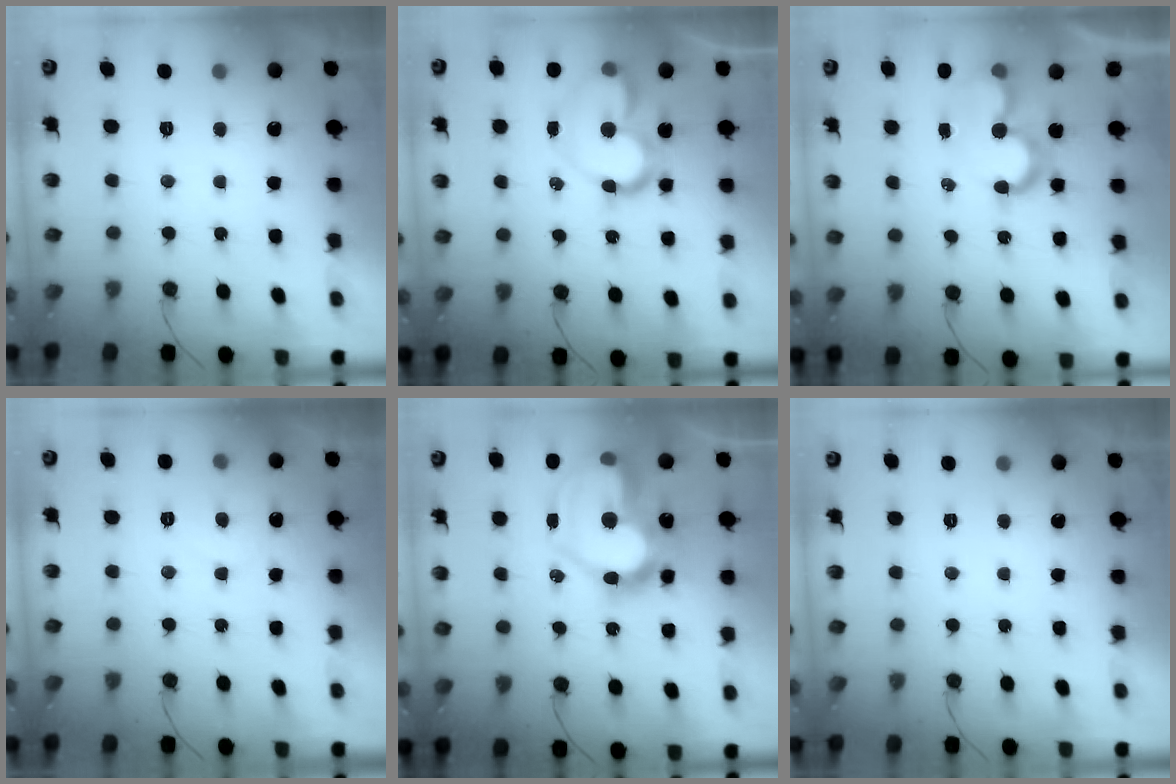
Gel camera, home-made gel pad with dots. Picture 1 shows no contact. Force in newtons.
{"total": 13.0, "press": 12.9, "slide": 1.1}
{"total": 8.5, "press": 8.4, "slide": 0.2}
{"total": 4.8, "press": 4.8, "slide": 0.5}
{"total": 23.6, "press": 23.5, "slide": 2.1}
{"total": 0.0}